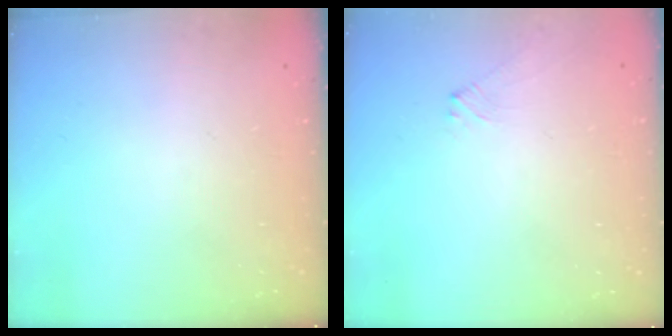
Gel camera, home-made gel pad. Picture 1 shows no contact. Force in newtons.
{"total": 0.7, "press": 0.6, "slide": 0.3}